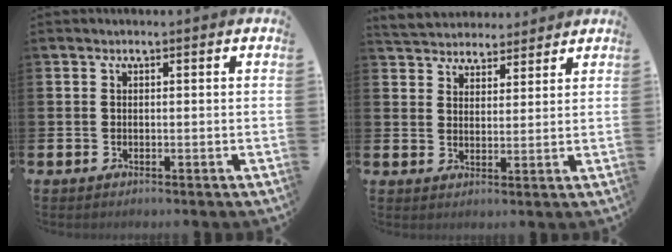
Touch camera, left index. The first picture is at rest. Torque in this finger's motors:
{"motor_torque": [1.09, -1.05, 0.10, 0.09]}